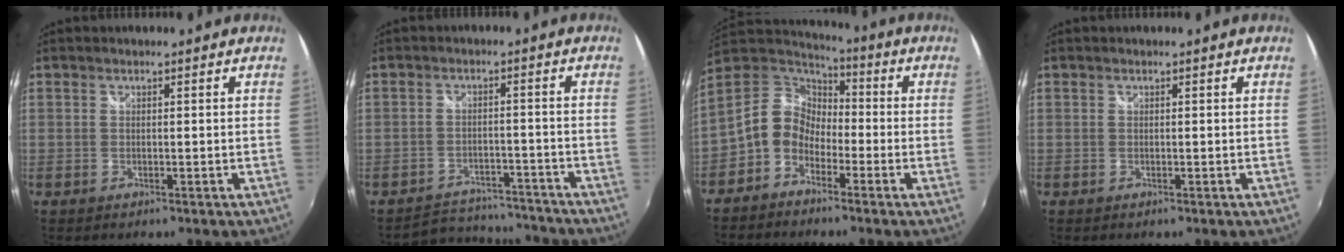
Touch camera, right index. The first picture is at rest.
{"total": 11.1, "force": [-10.1, 4.4, 1.5], "torque": [-0.044, 0.028, -0.128]}
{"total": 7.6, "force": [-3.6, 6.1, 2.8], "torque": [-0.062, 0.026, -0.084]}
{"total": 0.0}